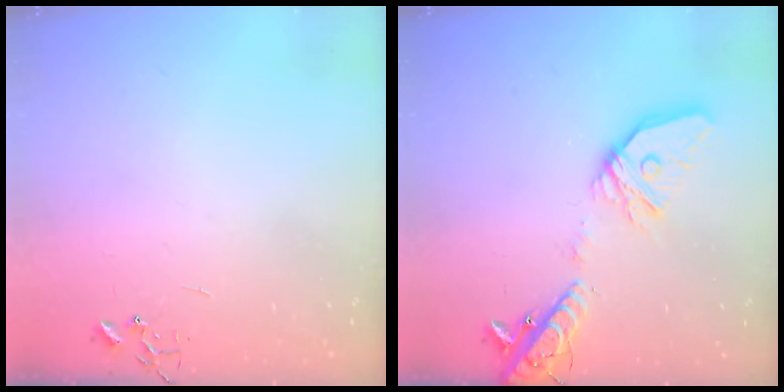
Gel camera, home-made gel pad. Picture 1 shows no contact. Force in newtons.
{"total": 20.2, "press": 20.0, "slide": 3.0}